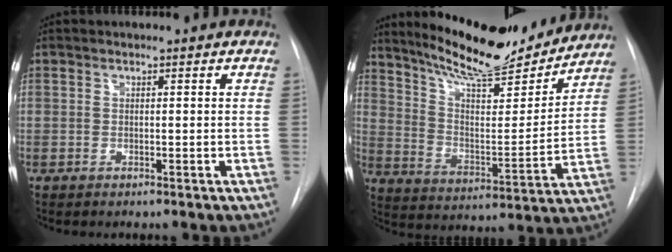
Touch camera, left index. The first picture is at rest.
{"total": 18.0, "force": [16.3, 2.7, 7.2], "torque": [-0.119, -0.025, 0.253]}